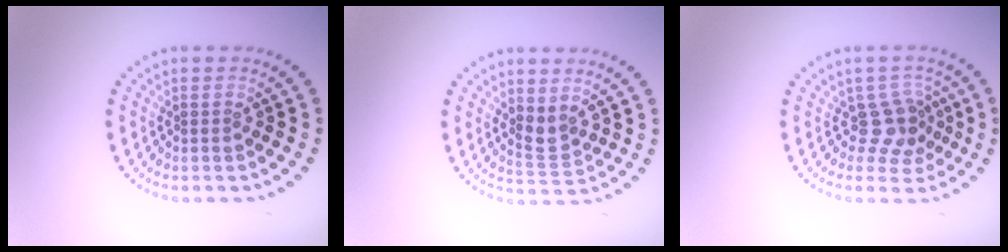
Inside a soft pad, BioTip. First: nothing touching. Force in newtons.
{"total": 2.0, "press": 1.6, "slide": 1.2}
{"total": 2.8, "press": 2.1, "slide": 1.8}